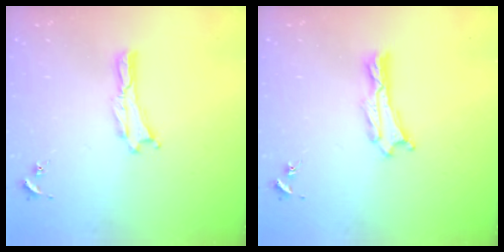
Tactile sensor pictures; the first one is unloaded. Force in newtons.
{"total": 0.7, "press": 0.6, "slide": 0.2}